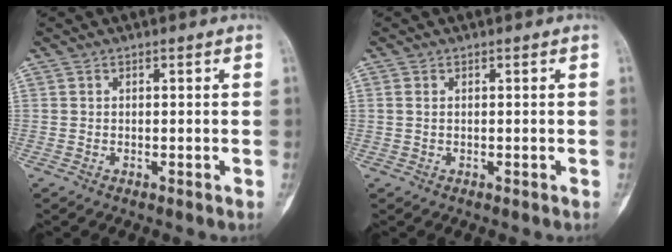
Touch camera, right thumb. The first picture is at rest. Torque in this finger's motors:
{"motor_torque": [-0.06, -0.14, 0.40, 0.08, 0.00]}